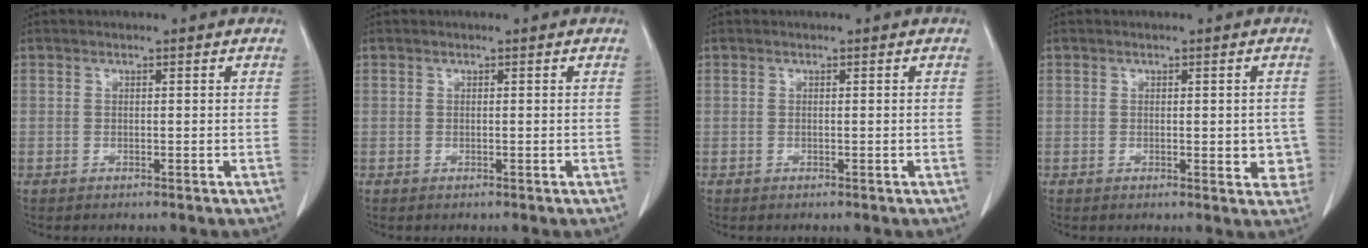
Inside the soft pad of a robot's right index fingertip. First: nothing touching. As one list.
[{"total": 0.0}, {"total": 0.0}, {"total": 3.8, "force": [-0.5, 1.7, 3.3], "torque": [-0.024, -0.002, -0.005]}]